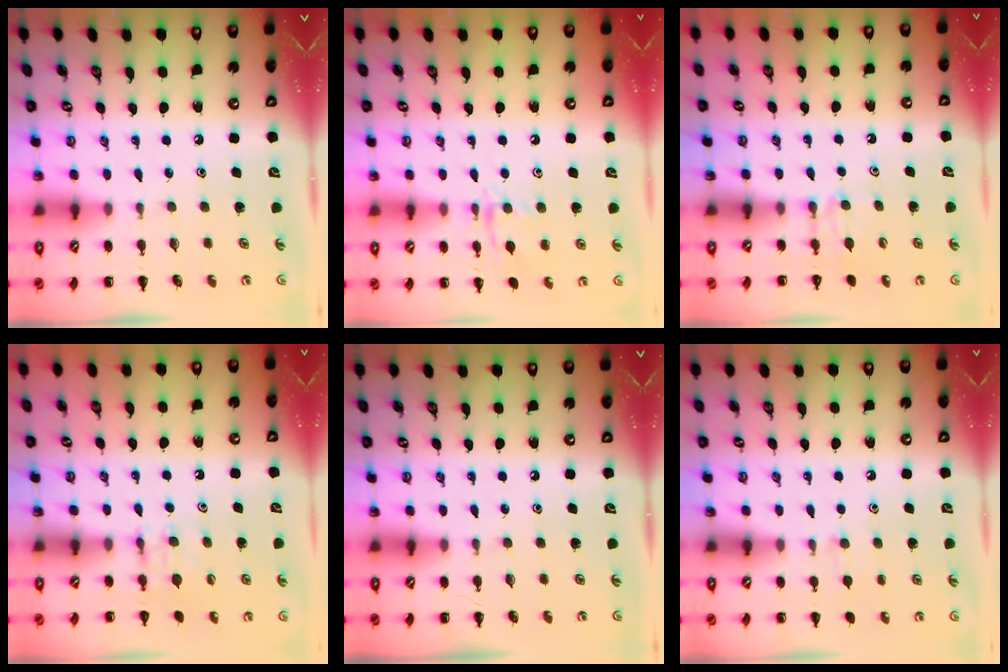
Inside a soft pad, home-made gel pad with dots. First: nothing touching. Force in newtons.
{"total": 8.9, "press": 8.9, "slide": 0.7}
{"total": 4.4, "press": 4.1, "slide": 1.5}
{"total": 4.8, "press": 4.5, "slide": 1.5}
{"total": 0.0}
{"total": 4.5, "press": 4.2, "slide": 1.7}